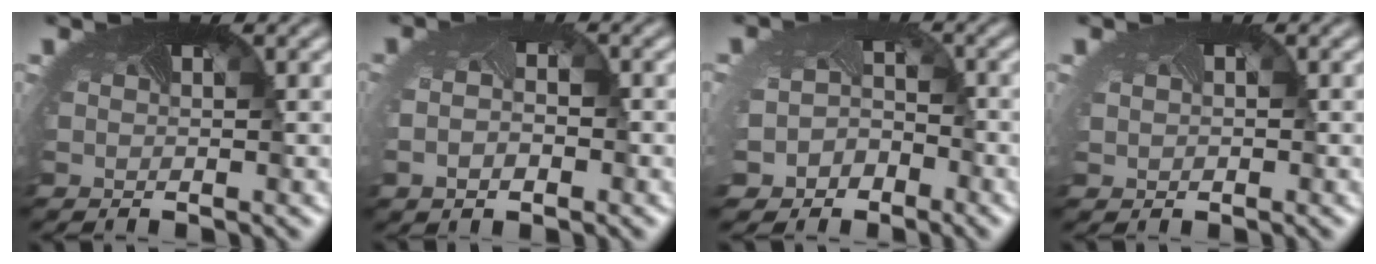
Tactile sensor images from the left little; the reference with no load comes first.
{"total": 2.7, "force": [-0.5, 1.6, 2.1], "torque": [-0.048, -0.010, -0.008]}
{"total": 4.4, "force": [-3.0, 3.1, 0.6], "torque": [-0.011, -0.018, -0.041]}
{"total": 1.3, "force": [0.2, 1.2, 0.4], "torque": [-0.016, 0.004, 0.012]}